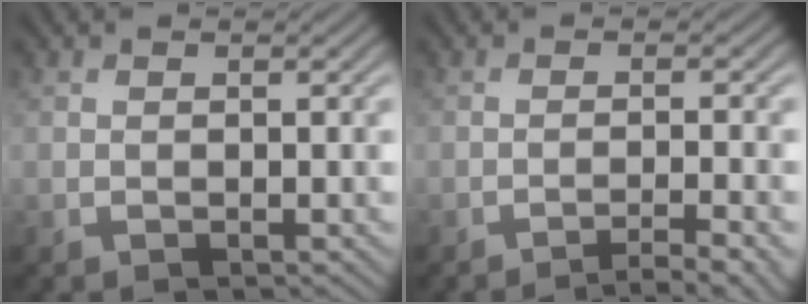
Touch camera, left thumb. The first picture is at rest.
{"total": 4.8, "force": [-3.3, 0.5, 3.5], "torque": [-0.045, 0.013, -0.062]}